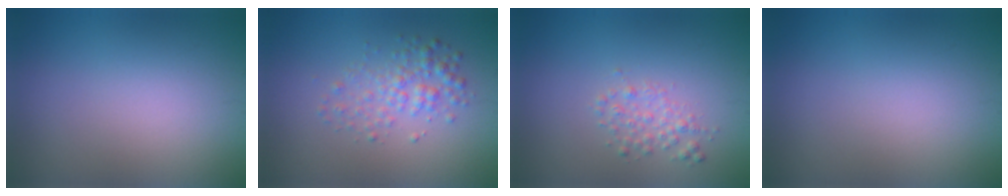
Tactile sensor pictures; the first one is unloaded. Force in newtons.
{"total": 2.5, "press": 2.5, "slide": 0.0}
{"total": 1.6, "press": 1.6, "slide": 0.1}
{"total": 0.0}